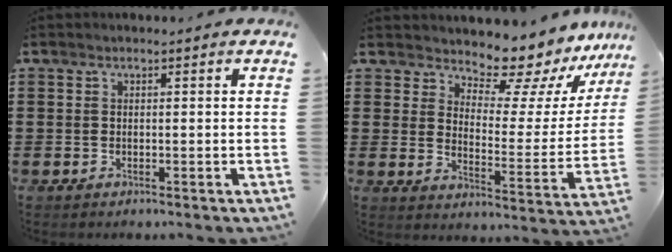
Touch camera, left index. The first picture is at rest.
{"total": 9.1, "force": [8.6, 2.0, 2.2], "torque": [-0.052, -0.076, 0.148]}